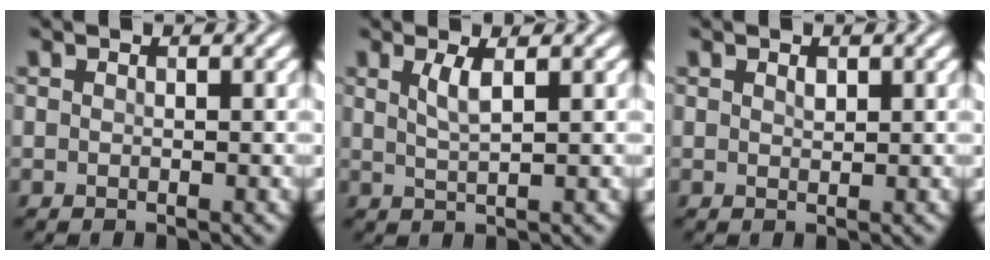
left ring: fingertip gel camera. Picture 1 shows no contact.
{"total": 2.1, "force": [0.8, 0.5, 1.8], "torque": [-0.036, 0.000, 0.015]}
{"total": 0.7, "force": [0.4, 0.3, 0.4], "torque": [-0.010, -0.001, 0.009]}